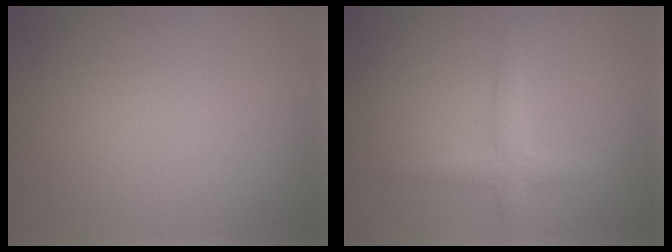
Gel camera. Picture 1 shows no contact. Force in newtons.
{"total": 2.2, "press": 2.2, "slide": 0.1}